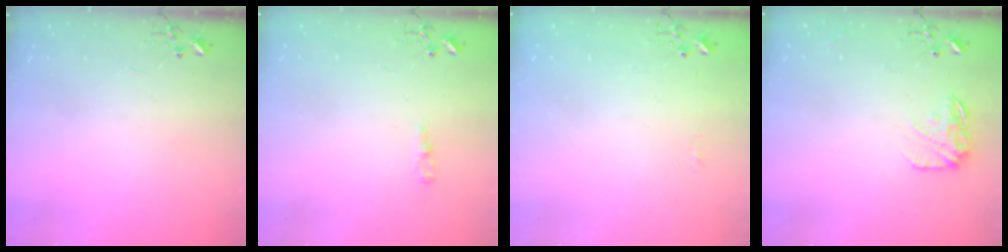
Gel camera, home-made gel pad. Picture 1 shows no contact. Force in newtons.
{"total": 4.4, "press": 4.4, "slide": 0.6}
{"total": 3.8, "press": 3.8, "slide": 0.6}
{"total": 12.1, "press": 12.1, "slide": 0.5}